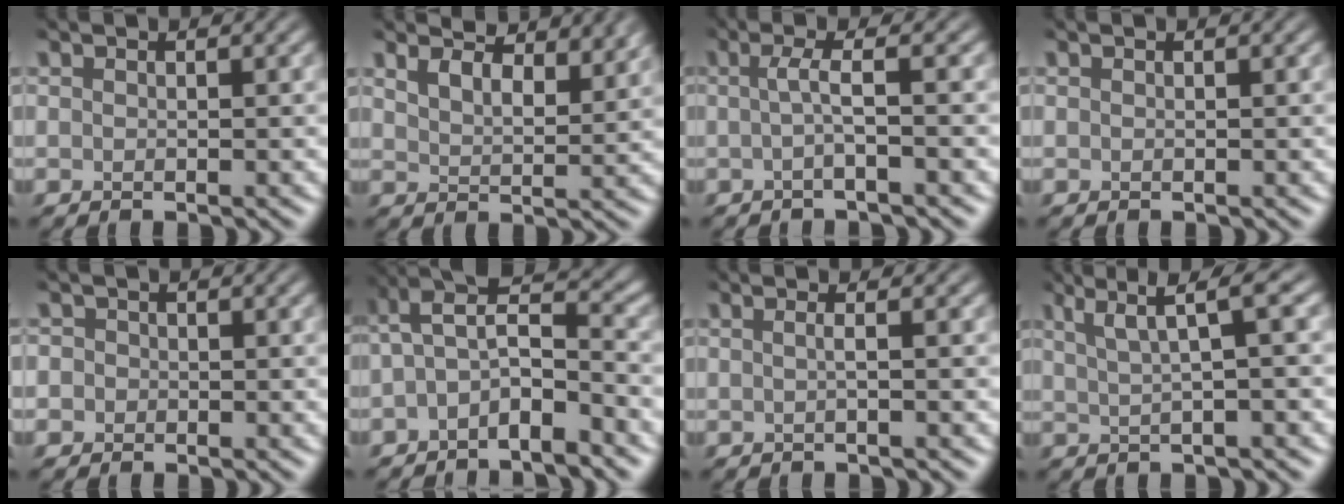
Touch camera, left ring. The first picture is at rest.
{"total": 5.6, "force": [4.7, 1.9, 2.4], "torque": [-0.042, 0.003, 0.063]}
{"total": 2.4, "force": [-0.2, 0.5, 2.3], "torque": [-0.040, -0.003, -0.009]}
{"total": 0.0}
{"total": 1.6, "force": [-0.1, 1.5, 0.4], "torque": [0.014, 0.006, -0.016]}
{"total": 5.1, "force": [-1.8, 2.0, 4.3], "torque": [-0.077, 0.013, -0.042]}
{"total": 1.7, "force": [0.1, 0.7, 1.5], "torque": [-0.012, -0.007, -0.016]}
{"total": 4.4, "force": [2.1, 0.7, 3.8], "torque": [-0.058, 0.014, 0.034]}